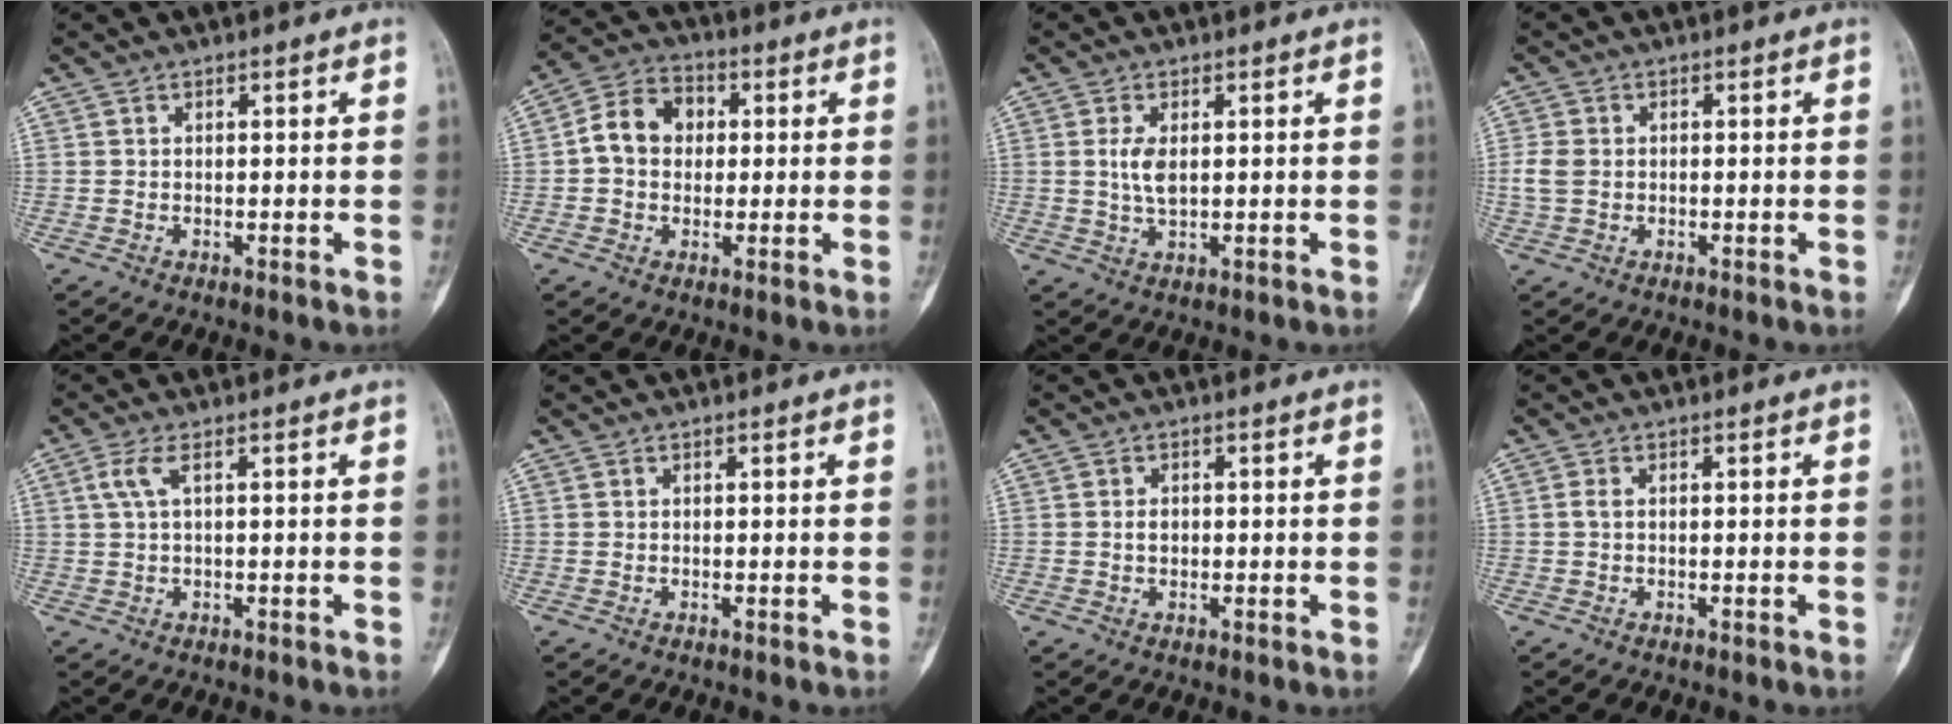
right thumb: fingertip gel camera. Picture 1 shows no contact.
{"total": 9.0, "force": [0.6, 7.3, 5.3], "torque": [-0.070, 0.024, -0.001]}
{"total": 3.9, "force": [0.6, 1.8, 3.5], "torque": [-0.075, -0.006, 0.016]}
{"total": 3.5, "force": [-0.1, 2.8, 2.1], "torque": [-0.050, 0.007, -0.002]}
{"total": 2.8, "force": [0.9, 0.7, 2.6], "torque": [-0.074, 0.012, 0.022]}
{"total": 0.0}
{"total": 1.6, "force": [0.0, 1.2, 1.1], "torque": [-0.012, 0.003, 0.000]}
{"total": 0.9, "force": [0.0, 0.5, 0.8], "torque": [-0.018, 0.000, -0.002]}